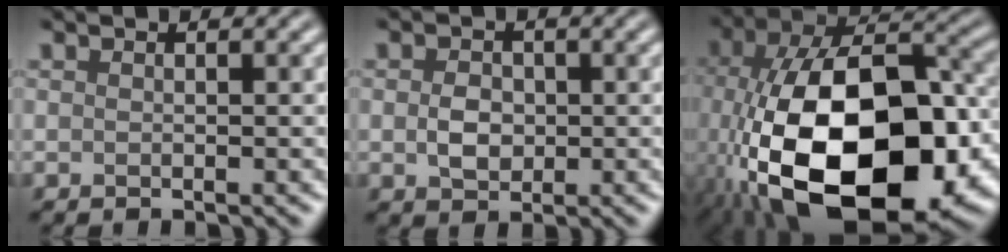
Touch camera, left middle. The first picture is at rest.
{"total": 2.4, "force": [0.0, 1.9, 1.5], "torque": [-0.029, 0.000, -0.003]}
{"total": 18.6, "force": [-6.0, 9.9, 14.6], "torque": [-0.260, -0.021, -0.094]}